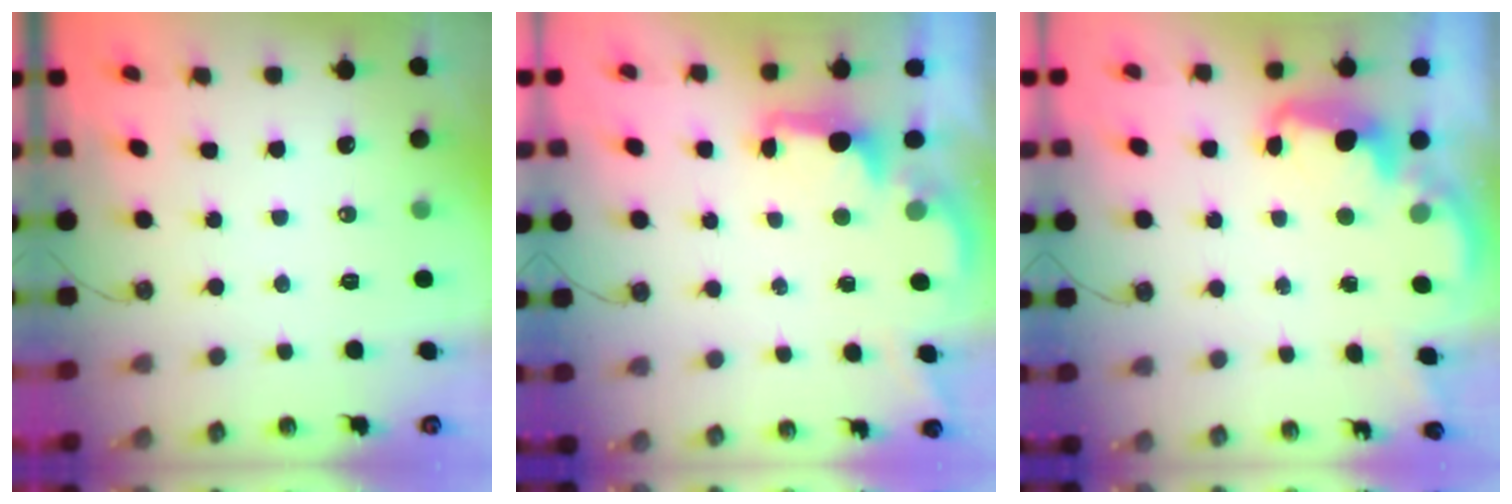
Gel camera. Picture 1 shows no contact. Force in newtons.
{"total": 2.1, "press": 1.9, "slide": 0.8}
{"total": 2.6, "press": 2.5, "slide": 0.5}